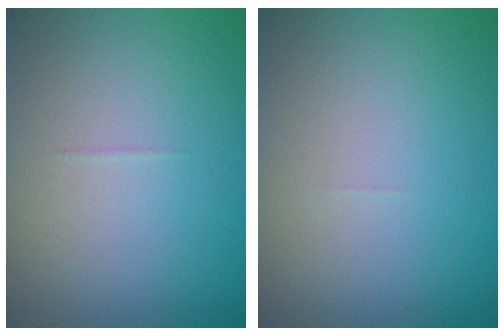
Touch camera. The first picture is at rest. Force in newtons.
{"total": 0.0}